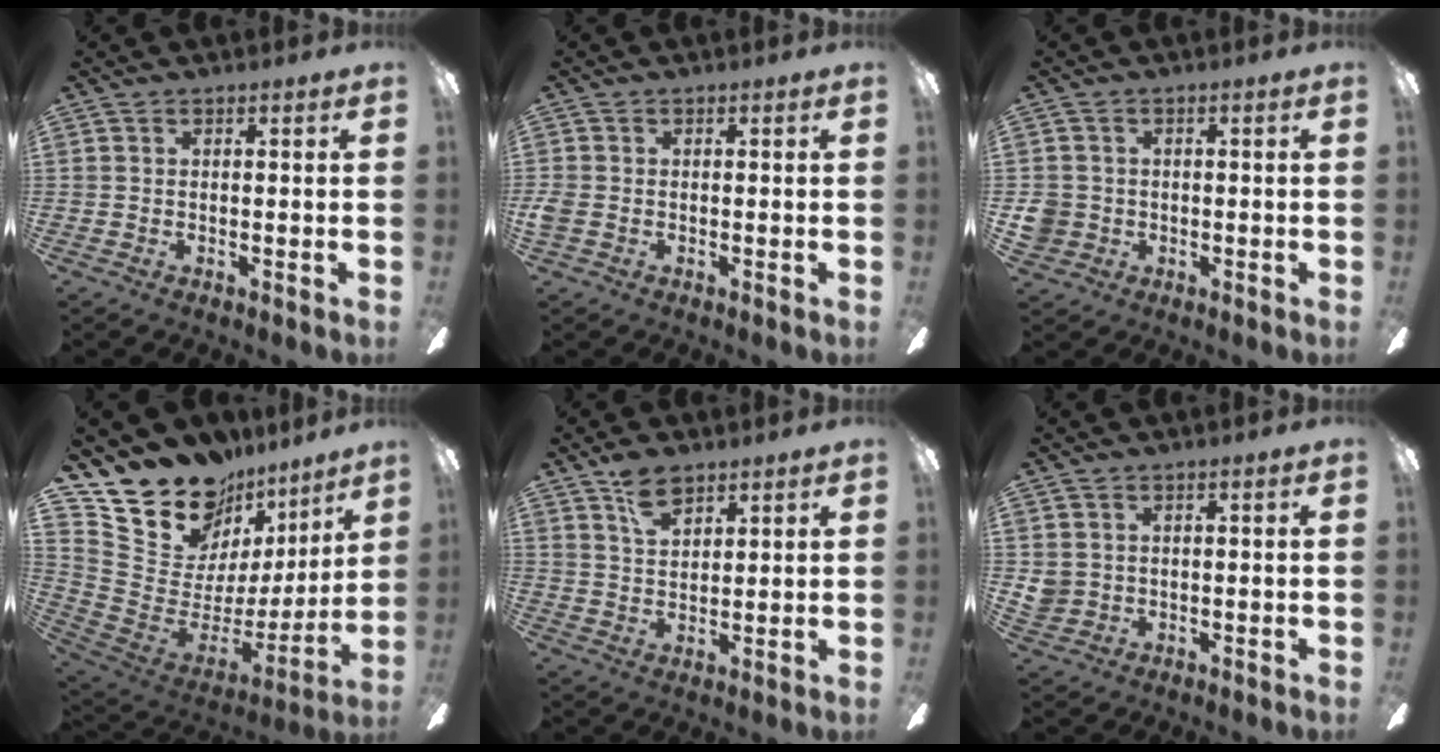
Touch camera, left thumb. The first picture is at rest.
{"total": 2.1, "force": [-0.4, 1.7, 1.1], "torque": [-0.026, 0.002, -0.009]}
{"total": 4.5, "force": [-0.3, 4.3, 1.2], "torque": [-0.026, 0.007, -0.004]}
{"total": 15.3, "force": [12.8, 7.7, 3.1], "torque": [-0.079, -0.117, 0.246]}
{"total": 7.0, "force": [4.8, 3.7, 3.5], "torque": [-0.058, -0.016, 0.087]}
{"total": 3.5, "force": [1.3, 3.2, 0.4], "torque": [-0.016, 0.007, 0.027]}